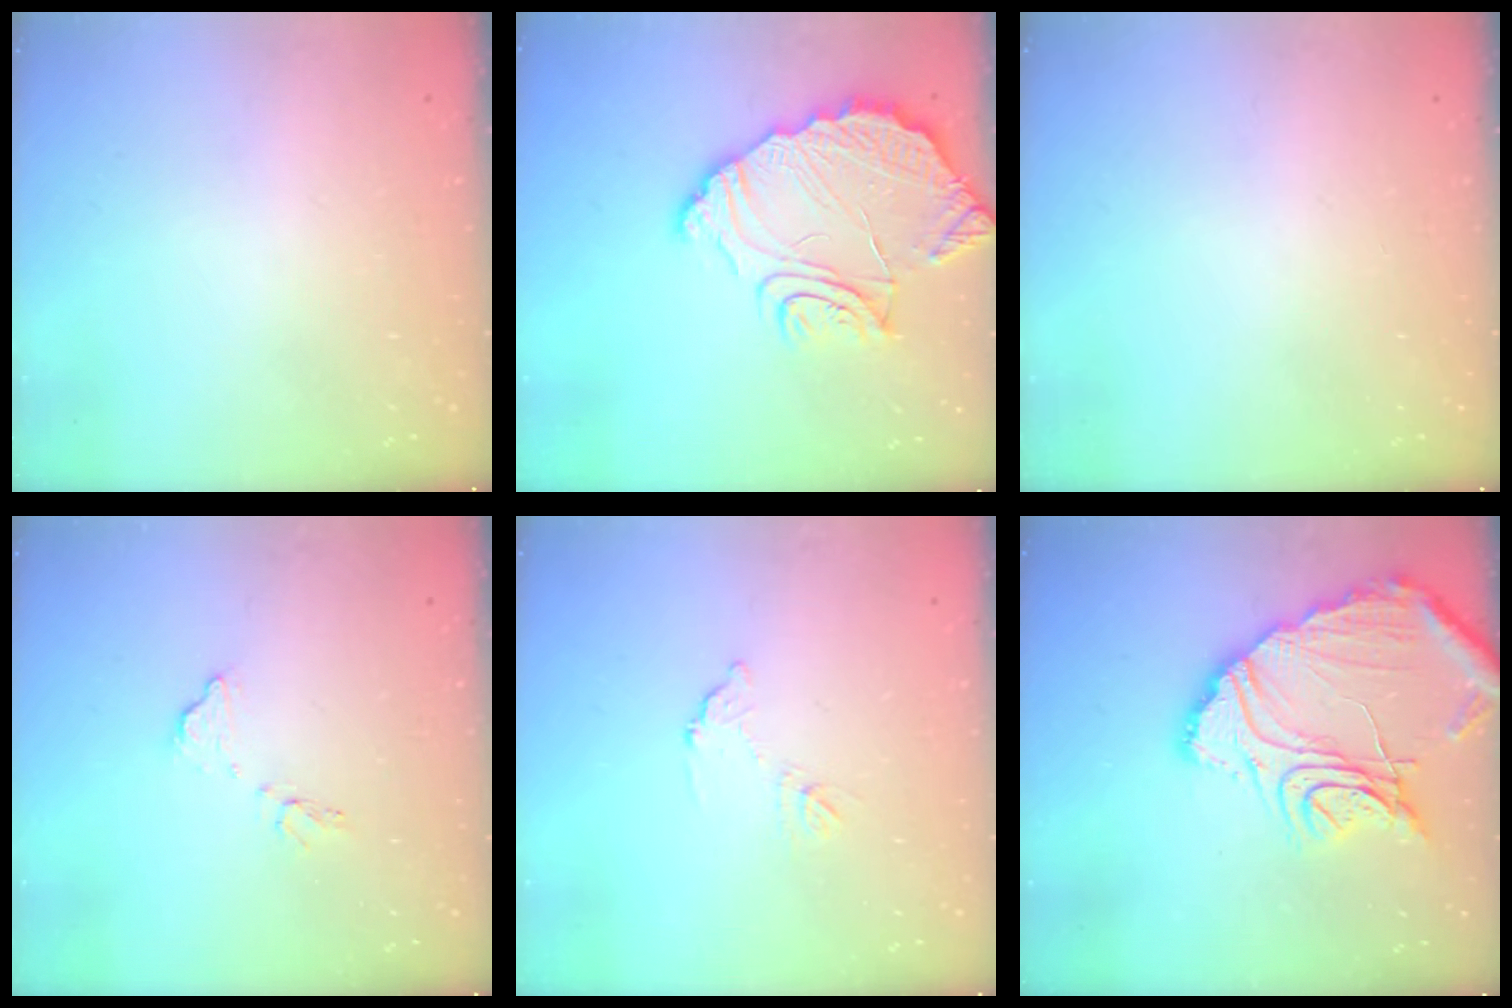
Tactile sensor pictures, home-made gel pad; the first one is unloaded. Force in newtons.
{"total": 17.2, "press": 17.2, "slide": 1.6}
{"total": 0.0}
{"total": 9.8, "press": 9.8, "slide": 0.5}
{"total": 6.4, "press": 6.4, "slide": 0.3}
{"total": 20.2, "press": 20.1, "slide": 2.1}